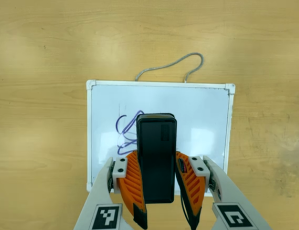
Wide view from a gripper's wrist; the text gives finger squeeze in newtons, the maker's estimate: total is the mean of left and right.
{"total": 7.5, "left": 6.5, "right": 8.4}